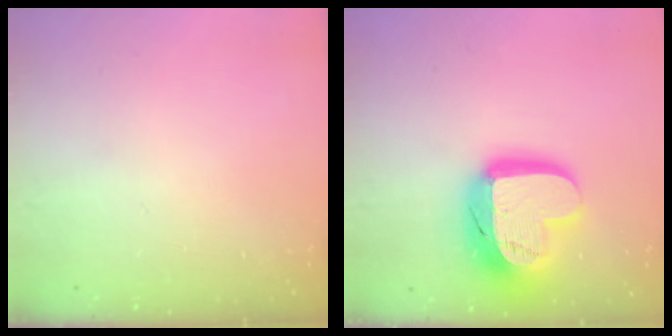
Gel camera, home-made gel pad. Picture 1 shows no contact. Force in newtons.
{"total": 21.1, "press": 21.0, "slide": 1.7}